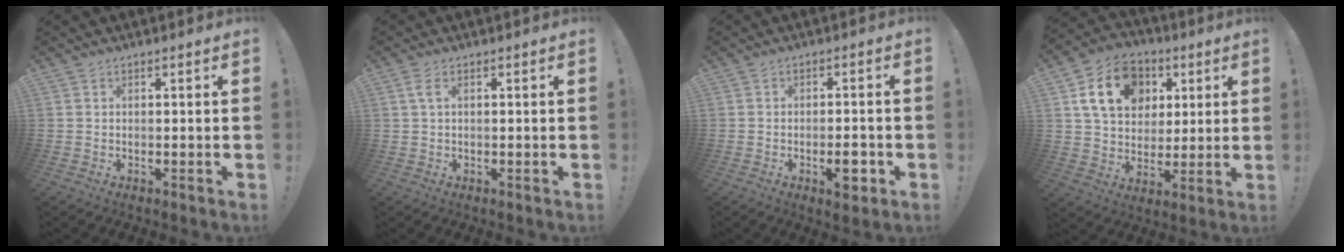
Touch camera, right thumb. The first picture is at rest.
{"total": 2.4, "force": [0.8, 0.6, 2.2], "torque": [-0.045, 0.003, 0.013]}
{"total": 5.3, "force": [-2.3, 1.9, 4.4], "torque": [-0.053, 0.005, -0.037]}
{"total": 17.4, "force": [6.1, 13.1, 9.7], "torque": [-0.141, -0.010, 0.120]}